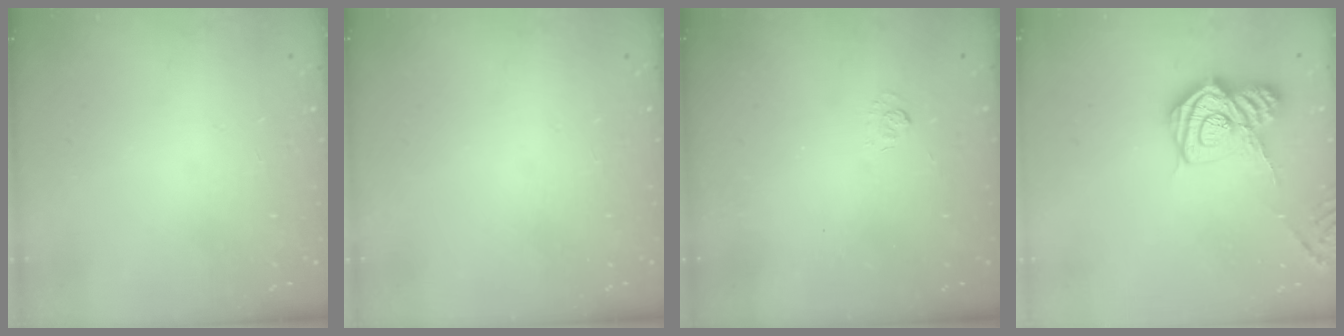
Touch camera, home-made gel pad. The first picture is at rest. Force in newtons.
{"total": 0.0}
{"total": 2.2, "press": 1.6, "slide": 1.4}
{"total": 15.8, "press": 15.8, "slide": 1.0}